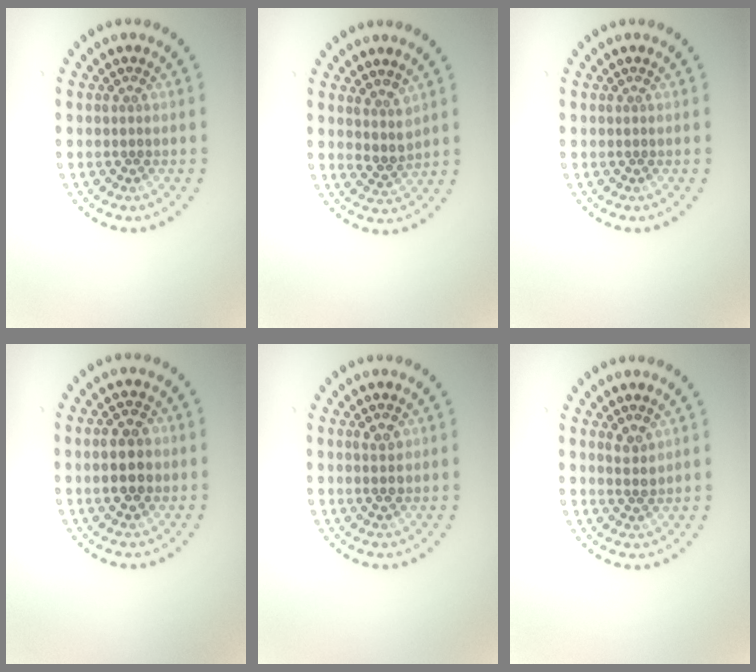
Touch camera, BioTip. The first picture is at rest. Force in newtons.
{"total": 1.8, "press": 1.4, "slide": 1.2}
{"total": 0.0}
{"total": 2.9, "press": 2.9, "slide": 0.1}
{"total": 1.5, "press": 1.5, "slide": 0.2}
{"total": 1.2, "press": 1.1, "slide": 0.4}